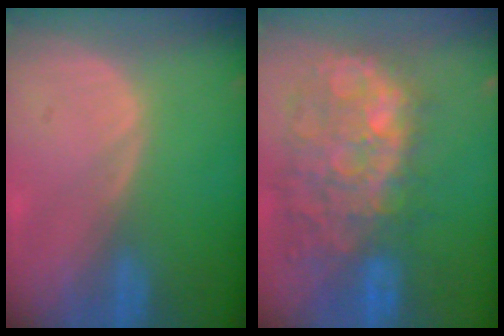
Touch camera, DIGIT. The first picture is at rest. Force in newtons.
{"total": 12.4, "press": 11.3, "slide": 5.1}